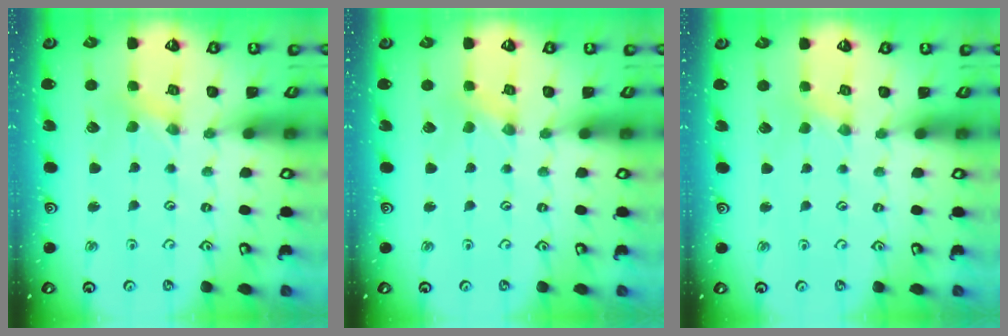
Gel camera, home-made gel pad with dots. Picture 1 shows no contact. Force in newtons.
{"total": 0.0}
{"total": 0.7, "press": 0.7, "slide": 0.2}